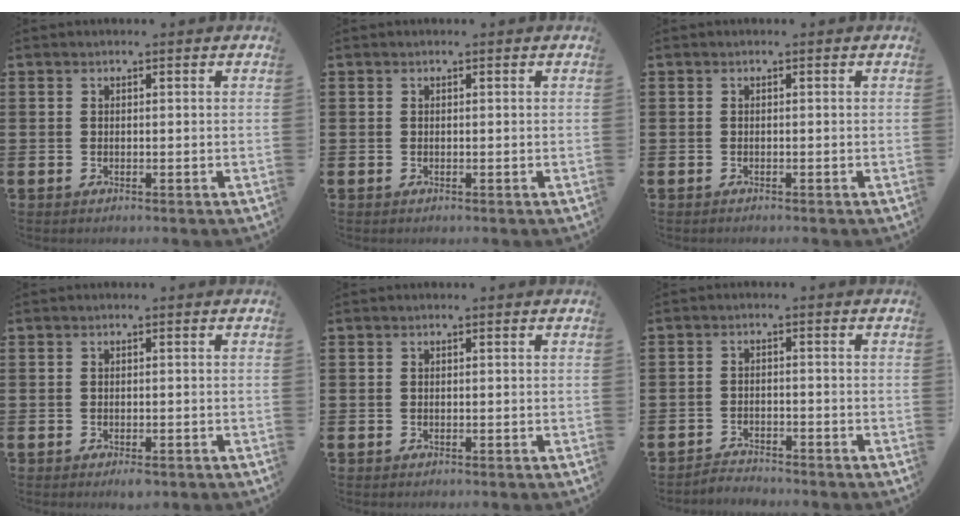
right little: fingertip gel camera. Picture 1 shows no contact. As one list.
[{"total": 0.0}, {"total": 0.0}, {"total": 0.8, "force": [-0.4, 0.3, 0.7], "torque": [-0.012, -0.001, -0.008]}, {"total": 0.0}, {"total": 2.0, "force": [-2.0, 0.0, -0.3], "torque": [-0.002, 0.005, -0.044]}]